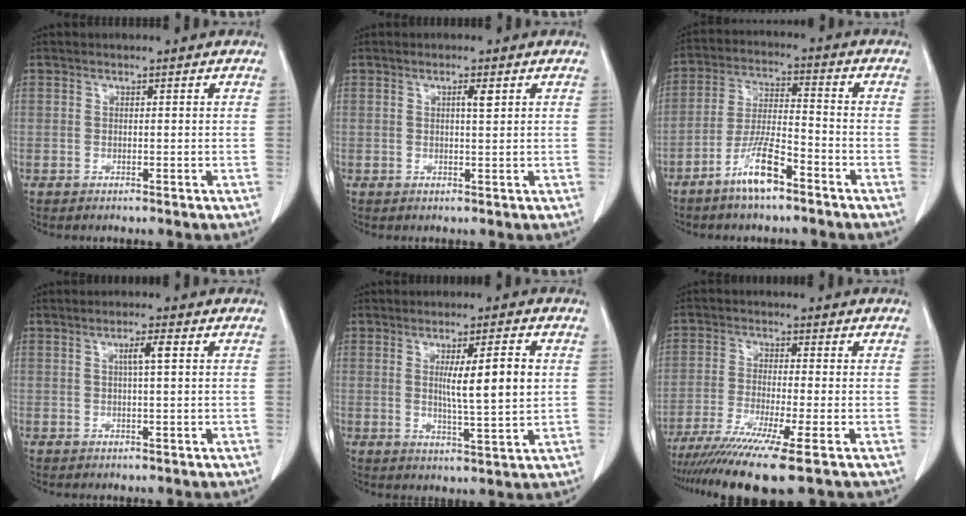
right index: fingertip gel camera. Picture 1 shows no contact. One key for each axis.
{"total": 1.5, "fx": 0.6, "fy": 0.1, "fz": 1.4, "tx": -0.025, "ty": -0.001, "tz": 0.009}
{"total": 8.5, "fx": -5.6, "fy": 1.5, "fz": 6.2, "tx": -0.127, "ty": -0.007, "tz": -0.108}
{"total": 2.6, "fx": 0.7, "fy": 0.0, "fz": 2.5, "tx": -0.044, "ty": 0.002, "tz": 0.012}
{"total": 8.2, "fx": 1.3, "fy": 0.4, "fz": 8.1, "tx": -0.130, "ty": -0.009, "tz": 0.024}
{"total": 10.8, "fx": -7.6, "fy": -0.9, "fz": 7.7, "tx": -0.128, "ty": -0.026, "tz": -0.121}